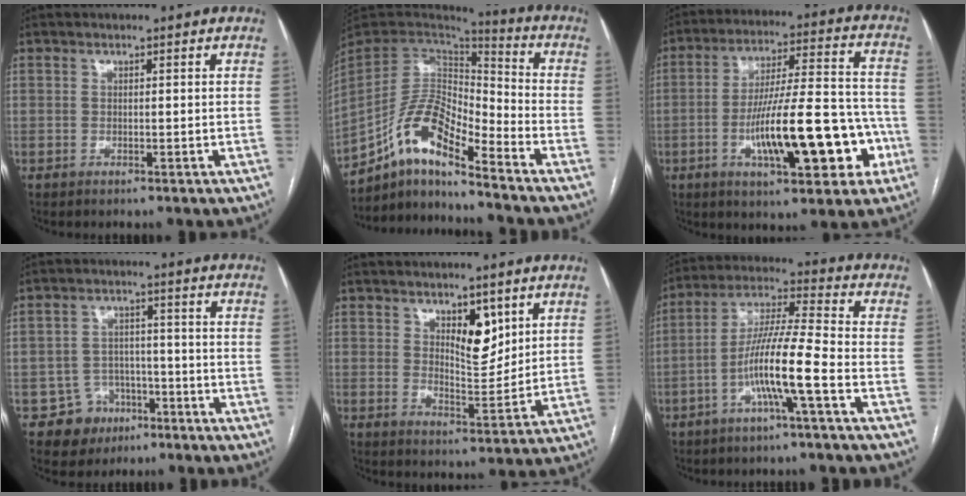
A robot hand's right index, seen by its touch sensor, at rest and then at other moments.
{"total": 13.3, "force": [-8.4, 3.7, 9.6], "torque": [-0.188, 0.031, -0.152]}
{"total": 18.0, "force": [-5.7, 4.5, 16.5], "torque": [-0.268, 0.023, -0.079]}
{"total": 6.6, "force": [-3.4, 5.6, 0.6], "torque": [0.001, 0.012, -0.044]}
{"total": 6.4, "force": [3.4, 2.6, 4.8], "torque": [-0.076, -0.007, 0.059]}
{"total": 10.9, "force": [-4.0, -0.4, 10.1], "torque": [-0.198, 0.010, -0.078]}